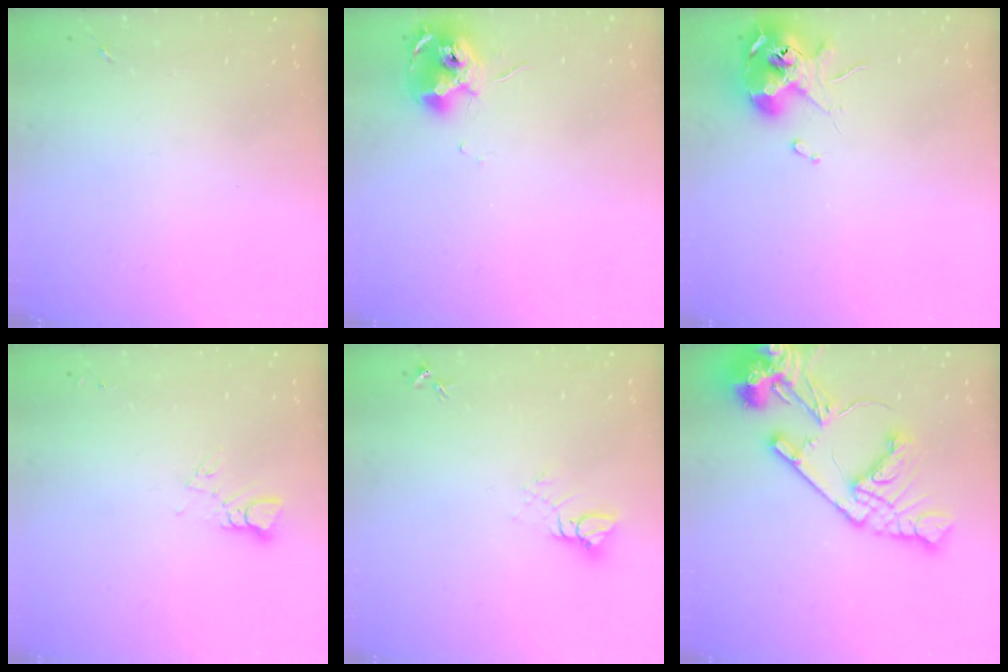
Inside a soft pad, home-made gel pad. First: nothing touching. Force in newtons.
{"total": 12.0, "press": 11.9, "slide": 1.3}
{"total": 11.1, "press": 11.0, "slide": 1.6}
{"total": 2.9, "press": 2.9, "slide": 0.2}
{"total": 5.0, "press": 5.0, "slide": 0.4}
{"total": 20.6, "press": 20.5, "slide": 2.7}